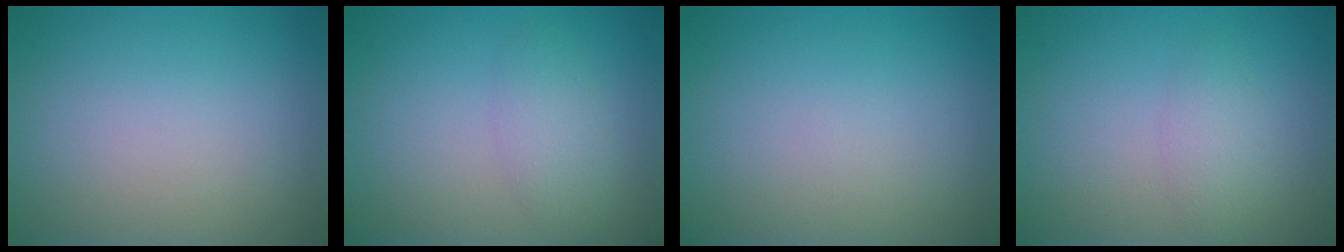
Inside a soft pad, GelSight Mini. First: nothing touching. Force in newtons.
{"total": 2.2, "press": 2.2, "slide": 0.1}
{"total": 0.0}
{"total": 1.8, "press": 1.8, "slide": 0.2}